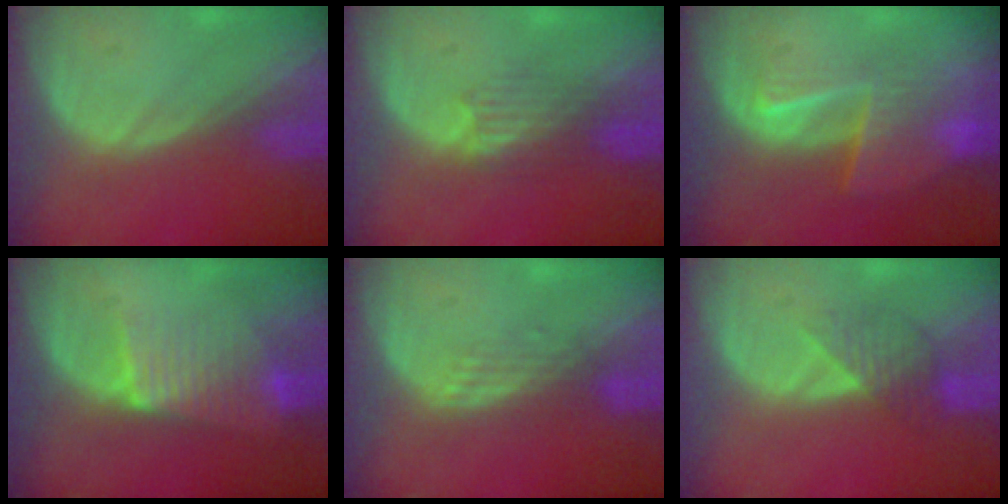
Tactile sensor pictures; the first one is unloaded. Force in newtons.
{"total": 3.3, "press": 3.2, "slide": 0.6}
{"total": 6.7, "press": 6.4, "slide": 2.0}
{"total": 6.6, "press": 6.2, "slide": 2.4}
{"total": 3.0, "press": 2.5, "slide": 1.7}
{"total": 4.1, "press": 3.8, "slide": 1.4}